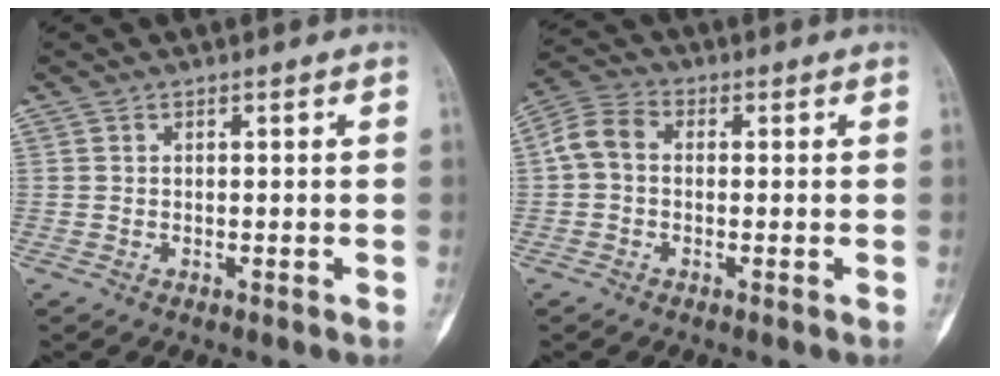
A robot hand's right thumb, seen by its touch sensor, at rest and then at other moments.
{"total": 6.2, "force": [0.0, 4.7, 4.0], "torque": [-0.076, 0.022, -0.011]}